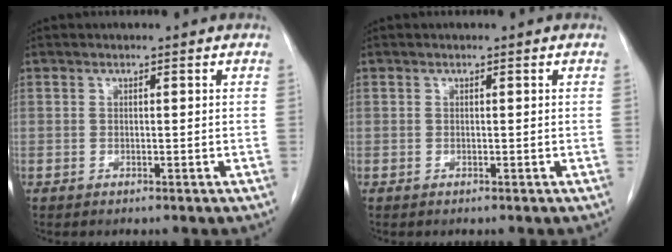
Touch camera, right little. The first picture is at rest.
{"total": 0.0}